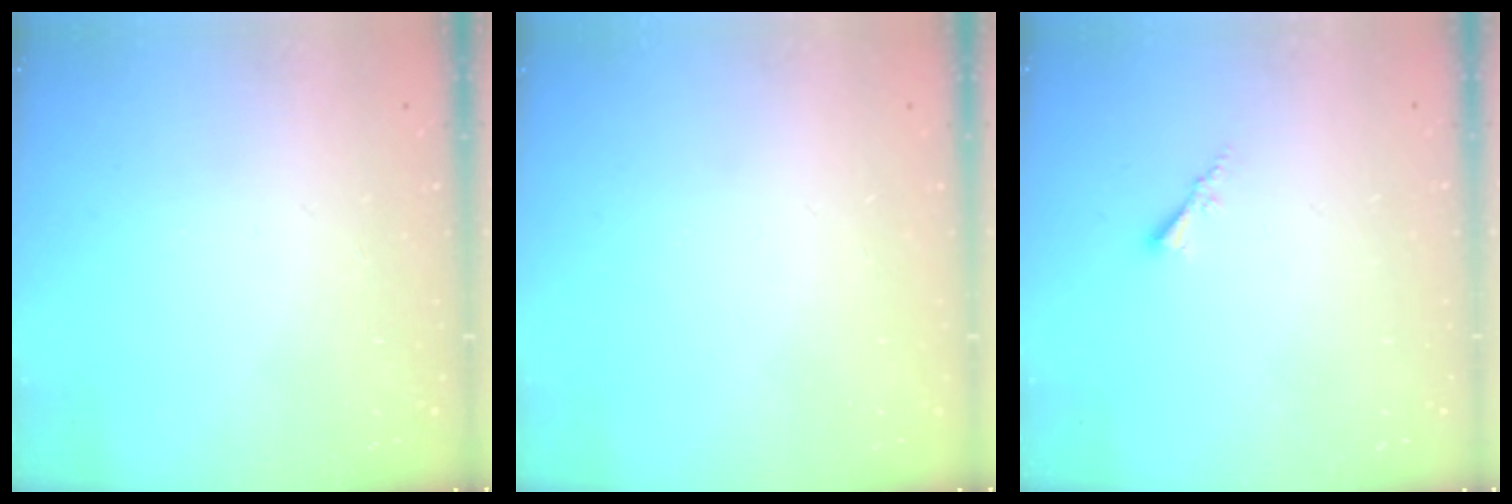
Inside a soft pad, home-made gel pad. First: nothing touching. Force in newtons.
{"total": 0.0}
{"total": 1.7, "press": 1.6, "slide": 0.4}